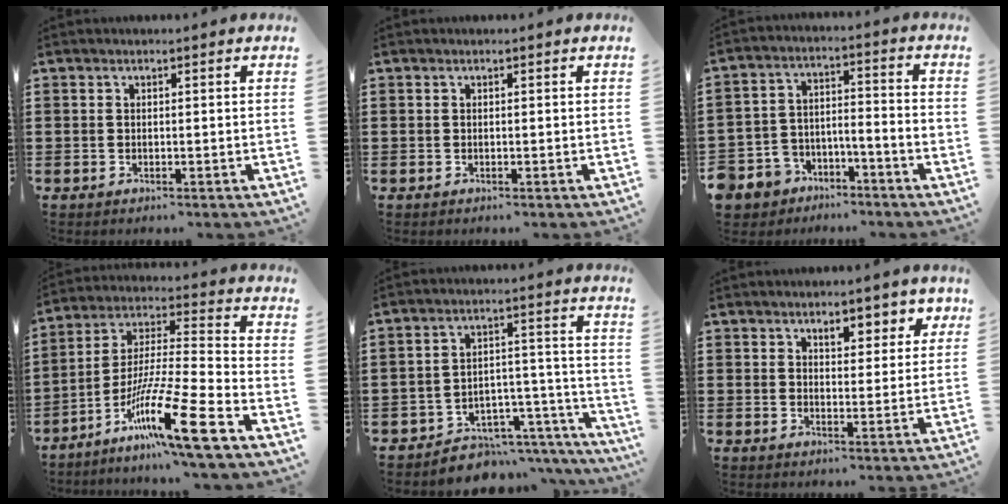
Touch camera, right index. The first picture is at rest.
{"total": 0.0}
{"total": 5.4, "force": [-5.2, 1.5, 0.2], "torque": [-0.036, -0.001, -0.114]}
{"total": 14.7, "force": [-9.3, 0.6, 11.4], "torque": [-0.218, 0.001, -0.174]}
{"total": 4.7, "force": [-3.9, 2.6, 0.8], "torque": [-0.021, 0.010, -0.077]}
{"total": 4.3, "force": [3.0, 2.2, 2.2], "torque": [-0.031, -0.002, 0.047]}